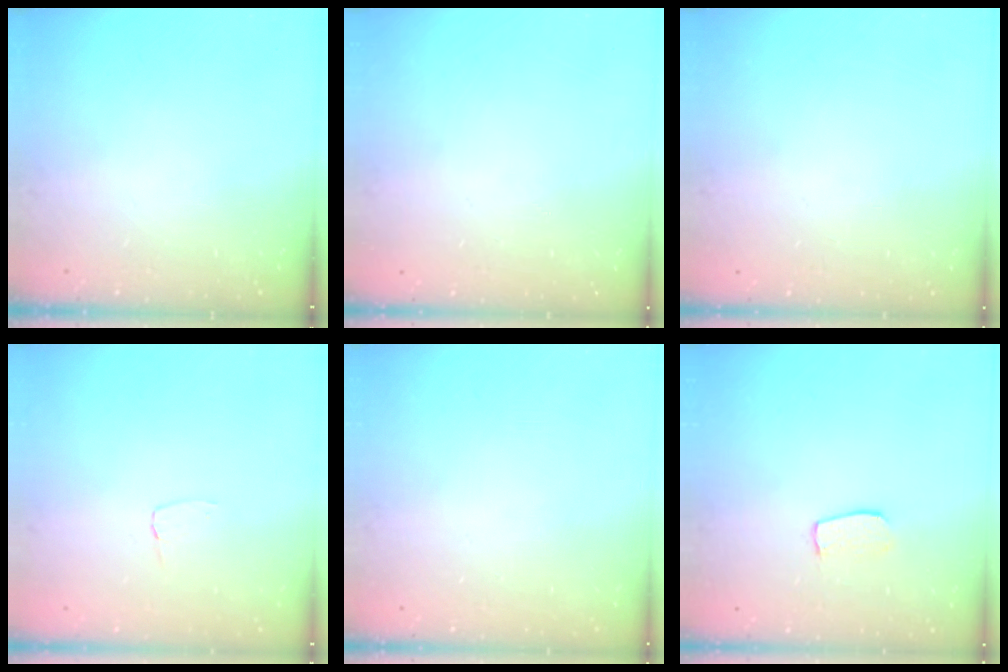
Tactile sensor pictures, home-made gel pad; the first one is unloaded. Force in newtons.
{"total": 0.0}
{"total": 0.0}
{"total": 2.6, "press": 2.6, "slide": 0.2}
{"total": 0.0}
{"total": 5.9, "press": 5.9, "slide": 0.3}